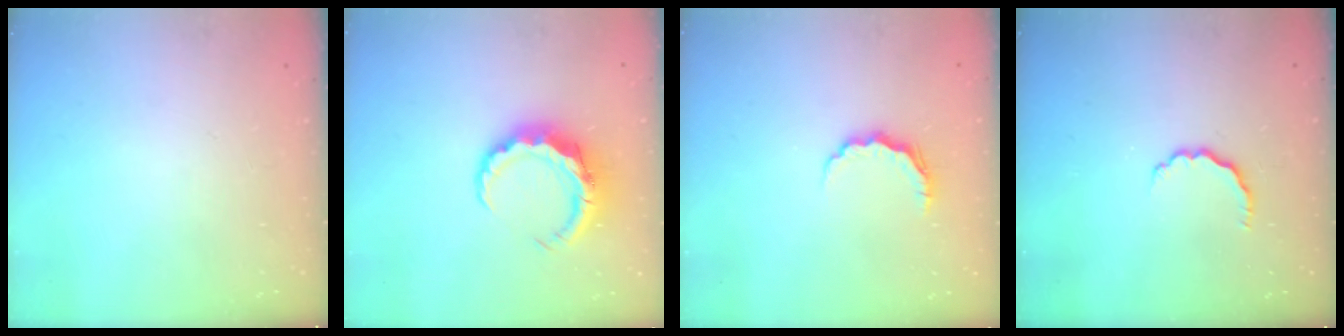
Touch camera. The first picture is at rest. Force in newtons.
{"total": 7.6, "press": 7.4, "slide": 1.8}
{"total": 5.8, "press": 5.8, "slide": 0.8}
{"total": 4.1, "press": 4.0, "slide": 0.9}